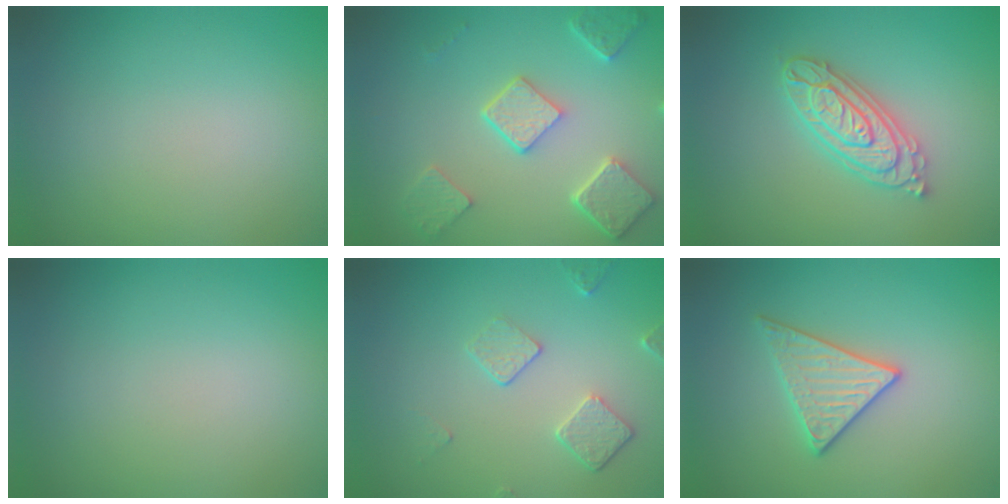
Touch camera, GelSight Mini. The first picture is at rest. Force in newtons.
{"total": 4.9, "press": 3.8, "slide": 3.1}
{"total": 4.0, "press": 4.0, "slide": 0.5}
{"total": 0.0}
{"total": 2.3, "press": 1.6, "slide": 1.6}
{"total": 2.9, "press": 2.9, "slide": 0.4}